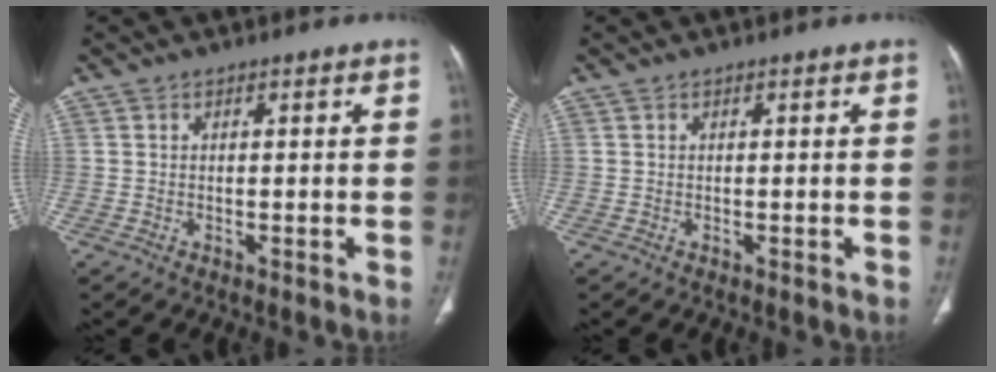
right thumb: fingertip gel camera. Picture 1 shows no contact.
{"total": 0.0}